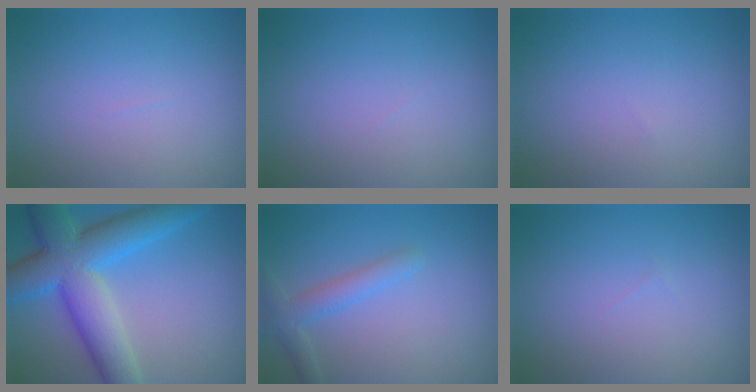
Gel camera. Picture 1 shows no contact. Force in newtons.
{"total": 0.0}
{"total": 0.0}
{"total": 10.4, "press": 10.4, "slide": 0.4}
{"total": 2.3, "press": 2.3, "slide": 0.1}
{"total": 0.0}